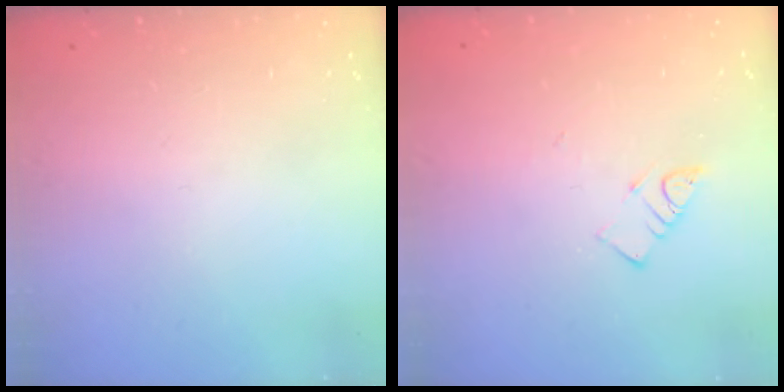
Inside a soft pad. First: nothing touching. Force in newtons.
{"total": 3.7, "press": 3.7, "slide": 0.4}